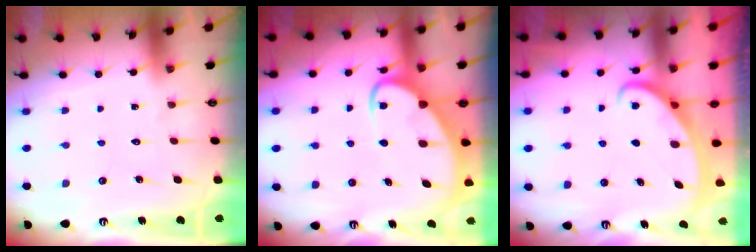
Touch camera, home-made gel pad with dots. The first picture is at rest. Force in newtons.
{"total": 5.0, "press": 5.0, "slide": 0.5}
{"total": 2.7, "press": 2.6, "slide": 0.3}